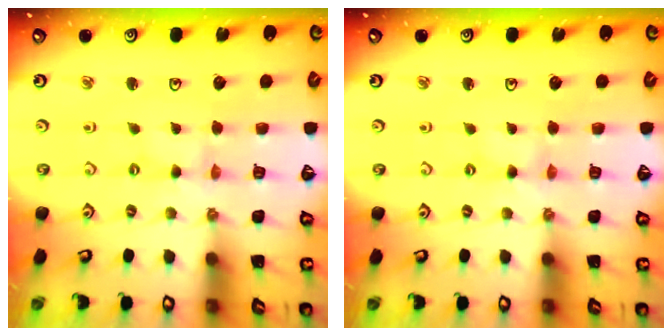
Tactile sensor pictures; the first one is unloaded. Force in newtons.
{"total": 0.0}